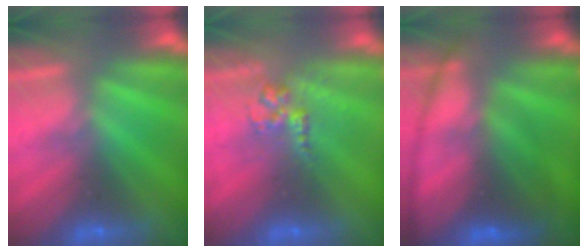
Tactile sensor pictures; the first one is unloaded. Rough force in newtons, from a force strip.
{"total": 2.6}
{"total": 7.2}